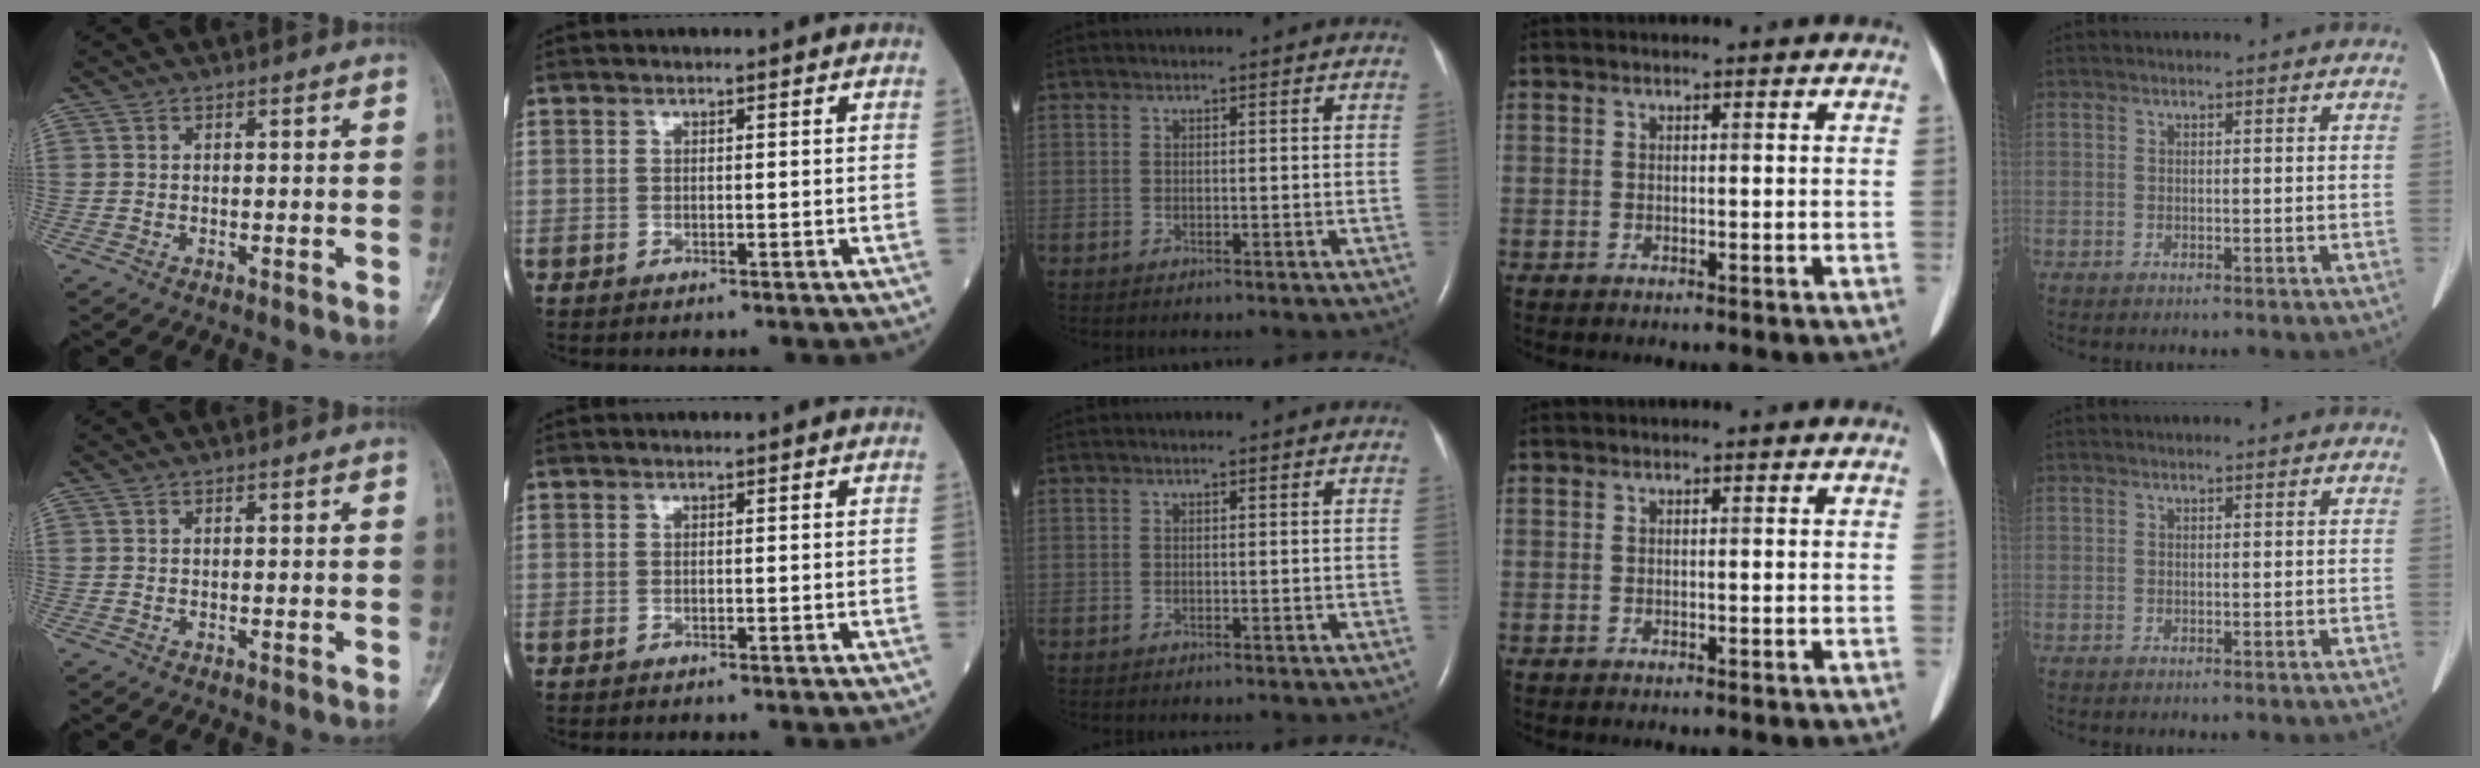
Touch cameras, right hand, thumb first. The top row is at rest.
{}